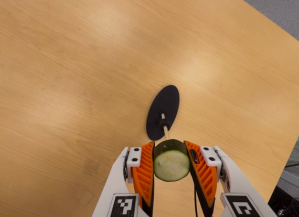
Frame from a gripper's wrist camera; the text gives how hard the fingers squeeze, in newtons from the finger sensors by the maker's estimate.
{"total": 13.2, "left": 12.7, "right": 13.7}